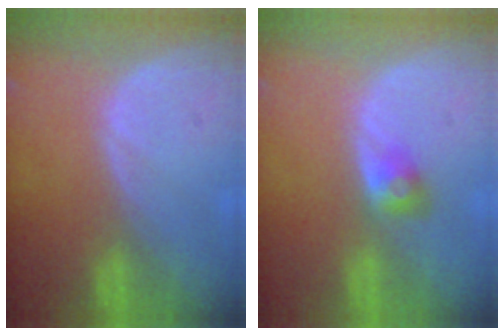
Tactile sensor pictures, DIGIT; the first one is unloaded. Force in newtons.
{"total": 2.8, "press": 2.5, "slide": 1.2}